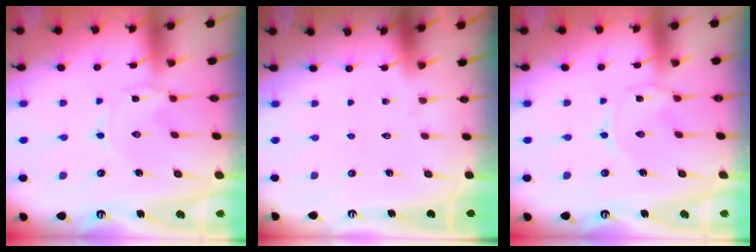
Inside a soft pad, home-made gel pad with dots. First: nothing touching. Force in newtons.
{"total": 0.0}
{"total": 0.6, "press": 0.6, "slide": 0.2}